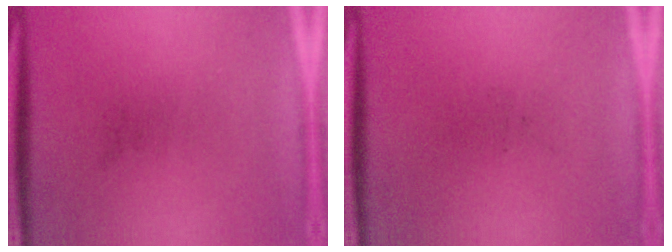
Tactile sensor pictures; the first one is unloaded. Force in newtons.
{"total": 0.0}